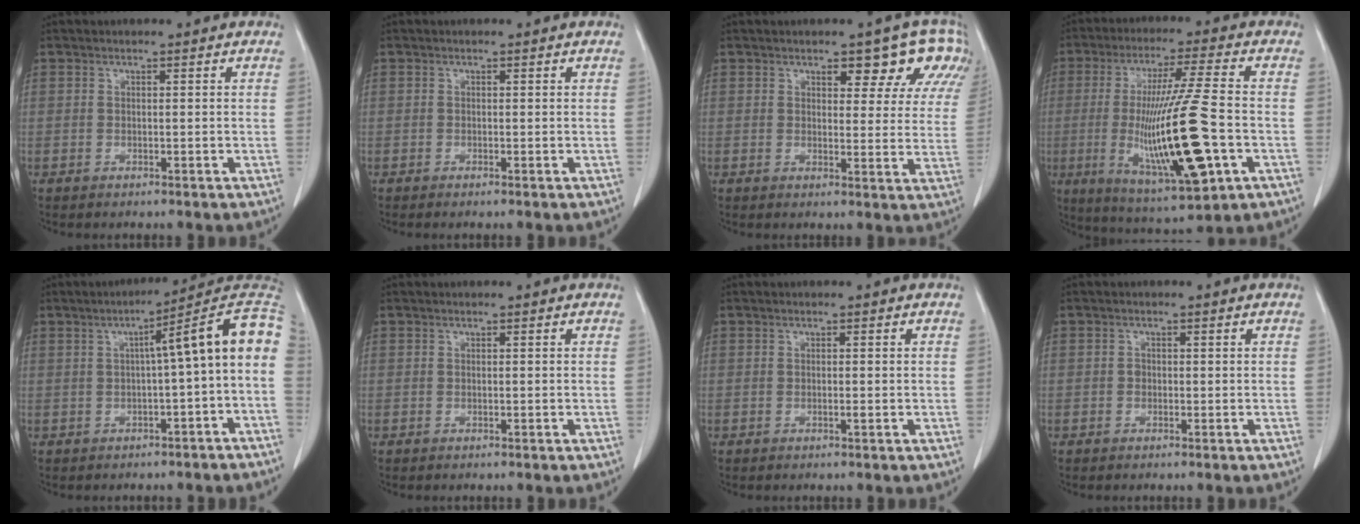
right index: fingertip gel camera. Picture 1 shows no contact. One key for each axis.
{"total": 0.0}
{"total": 8.4, "fx": 5.6, "fy": 3.5, "fz": 5.2, "tx": -0.043, "ty": 0.000, "tz": 0.051}
{"total": 18.7, "fx": -3.7, "fy": 1.3, "fz": 18.3, "tx": -0.346, "ty": -0.022, "tz": -0.055}
{"total": 10.2, "fx": 0.4, "fy": -0.1, "fz": 10.2, "tx": -0.125, "ty": 0.038, "tz": -0.005}
{"total": 0.0}
{"total": 0.7, "fx": -0.1, "fy": 0.1, "fz": 0.7, "tx": -0.013, "ty": -0.001, "tz": -0.001}
{"total": 0.8, "fx": -0.2, "fy": 0.7, "fz": 0.4, "tx": -0.004, "ty": 0.003, "tz": -0.004}